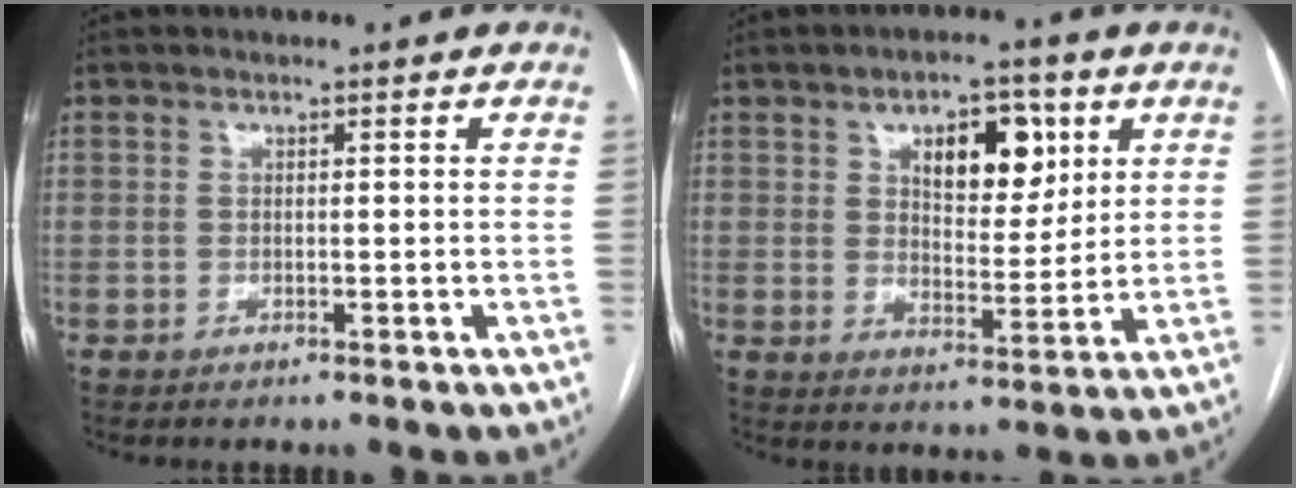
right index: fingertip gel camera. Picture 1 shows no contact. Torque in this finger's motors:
{"motor_torque": [0.83, 0.72, 0.16, 0.07]}